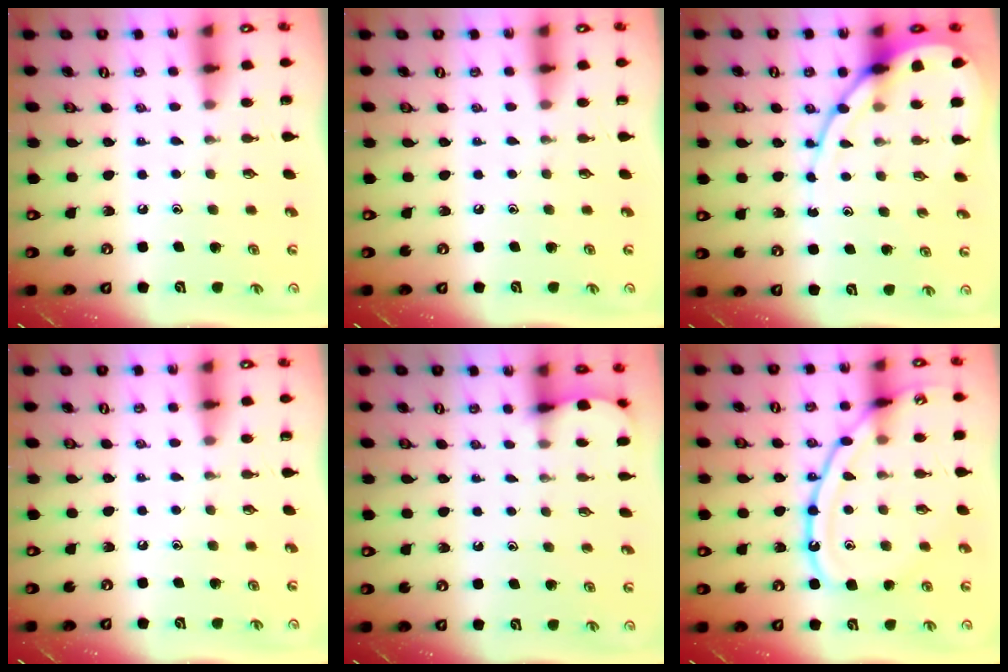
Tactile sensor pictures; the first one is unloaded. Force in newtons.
{"total": 0.0}
{"total": 10.4, "press": 10.4, "slide": 1.0}
{"total": 0.0}
{"total": 2.1, "press": 2.1, "slide": 0.2}
{"total": 15.7, "press": 15.7, "slide": 1.2}